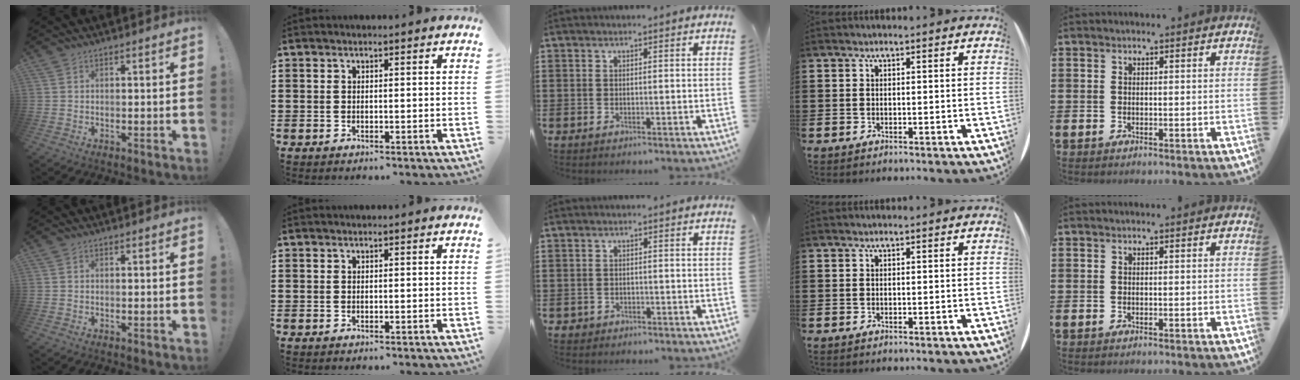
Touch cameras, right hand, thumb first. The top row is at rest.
{"middle": {"total": 0.9, "force": [-0.7, 0.5, 0.0], "torque": [-0.002, 0.002, -0.017]}}